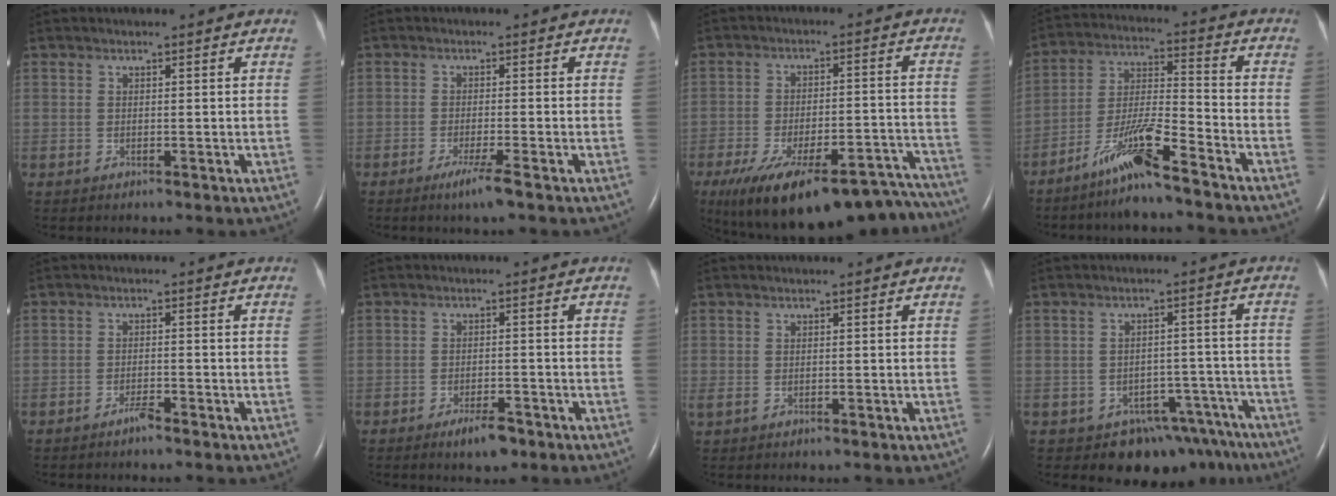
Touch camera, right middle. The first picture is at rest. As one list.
[{"total": 3.5, "force": [-2.2, -0.5, 2.7], "torque": [-0.057, -0.013, -0.042]}, {"total": 24.4, "force": [-20.2, 6.3, 12.0], "torque": [-0.154, 0.003, -0.279]}, {"total": 10.5, "force": [-7.7, 0.3, 7.1], "torque": [-0.142, -0.017, -0.147]}, {"total": 1.6, "force": [-1.4, 0.1, 0.8], "torque": [-0.018, -0.001, -0.025]}, {"total": 3.7, "force": [-2.5, 1.1, 2.4], "torque": [-0.045, -0.001, -0.038]}, {"total": 0.7, "force": [-0.1, 0.4, 0.6], "torque": [-0.021, -0.003, 0.003]}, {"total": 10.3, "force": [-7.7, 6.6, 2.2], "torque": [-0.004, 0.035, -0.089]}]